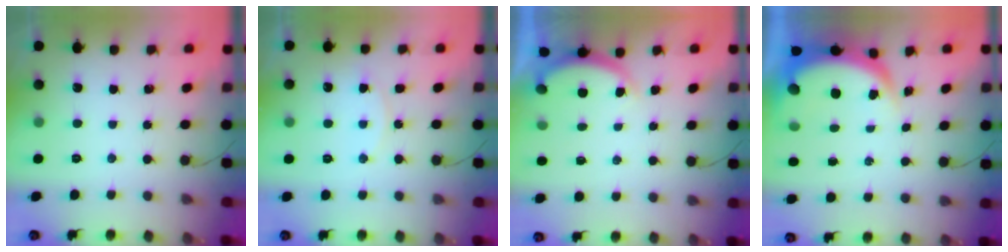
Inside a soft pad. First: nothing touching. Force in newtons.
{"total": 9.3, "press": 9.3, "slide": 0.3}
{"total": 3.0, "press": 2.9, "slide": 0.6}
{"total": 6.2, "press": 6.1, "slide": 0.9}